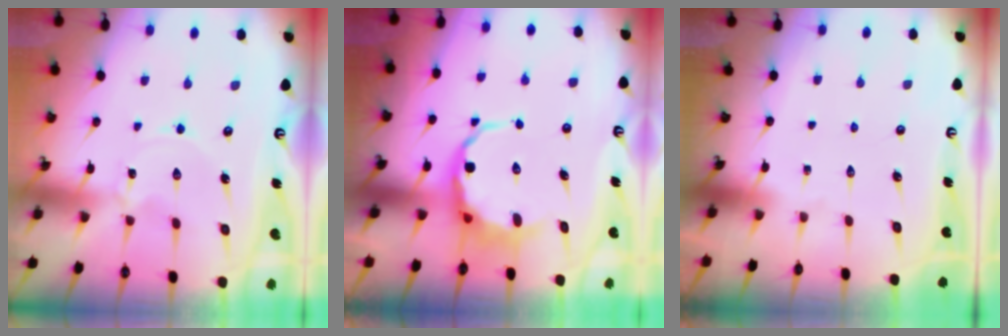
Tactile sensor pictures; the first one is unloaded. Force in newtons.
{"total": 7.8, "press": 7.5, "slide": 2.0}
{"total": 0.0}